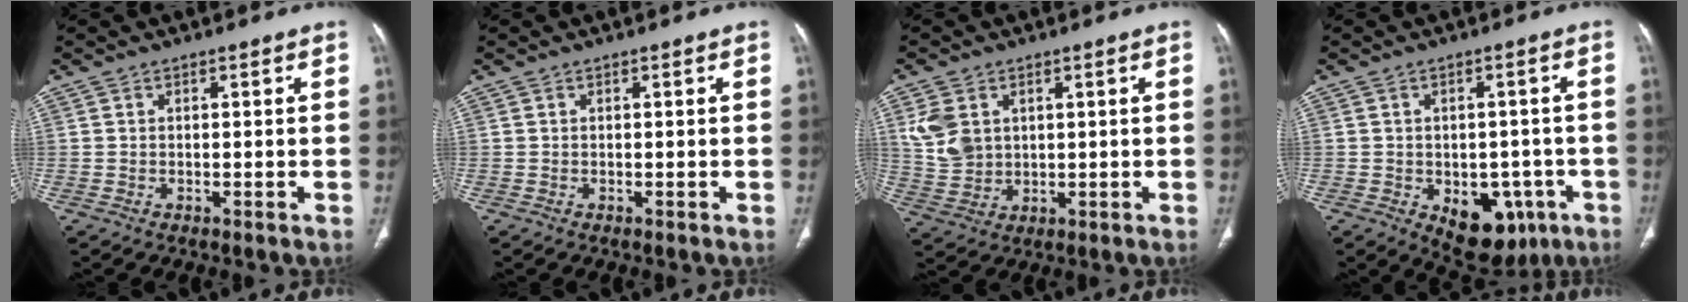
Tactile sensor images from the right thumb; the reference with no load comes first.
{"total": 0.0}
{"total": 7.6, "force": [2.4, 5.7, 4.4], "torque": [-0.080, -0.008, 0.062]}
{"total": 11.5, "force": [-4.4, 7.3, 7.6], "torque": [-0.065, 0.019, -0.043]}